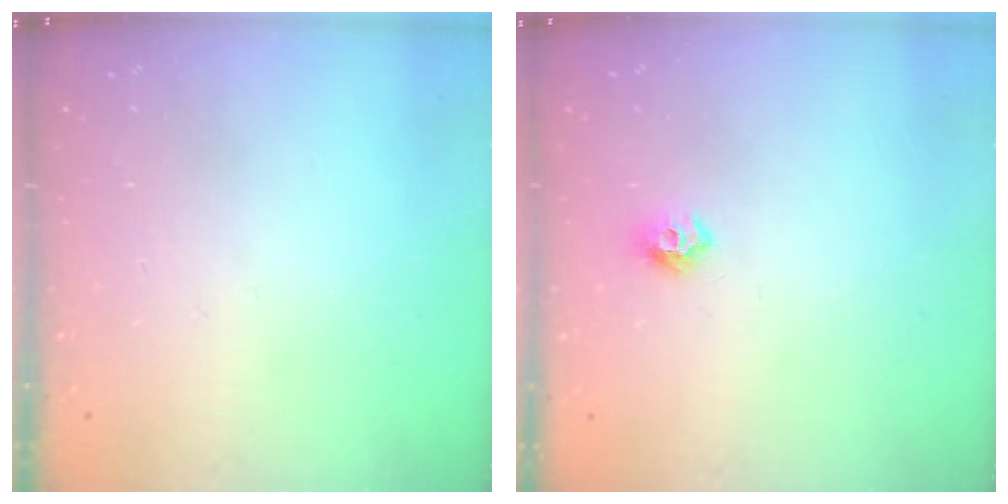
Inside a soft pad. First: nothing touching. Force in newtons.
{"total": 7.2, "press": 7.2, "slide": 0.7}